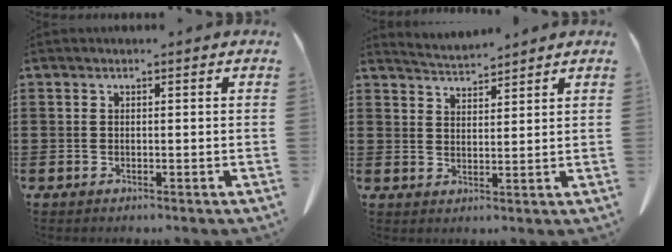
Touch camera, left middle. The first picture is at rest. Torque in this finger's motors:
{"motor_torque": [-0.12, 0.12, 0.00, 0.00]}